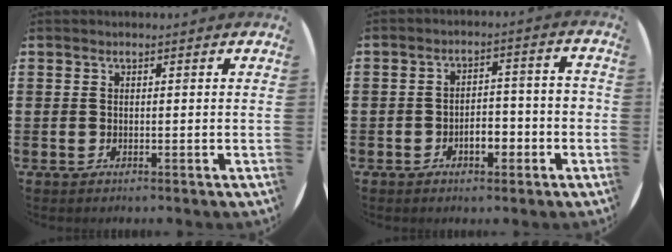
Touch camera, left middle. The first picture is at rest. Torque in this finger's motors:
{"motor_torque": [-0.24, 0.71, 0.10, 0.01]}